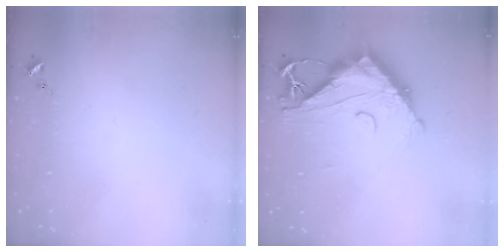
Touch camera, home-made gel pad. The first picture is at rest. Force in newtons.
{"total": 15.1, "press": 15.1, "slide": 1.2}